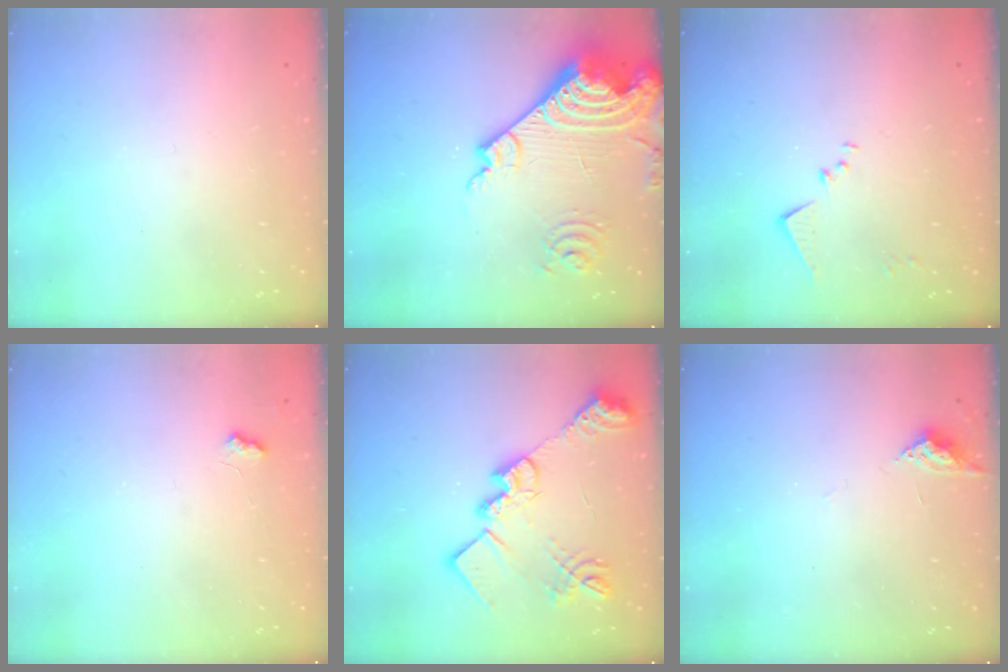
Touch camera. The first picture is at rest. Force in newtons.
{"total": 23.1, "press": 23.0, "slide": 2.8}
{"total": 7.9, "press": 7.9, "slide": 0.5}
{"total": 3.8, "press": 3.8, "slide": 0.5}
{"total": 22.5, "press": 22.4, "slide": 1.6}
{"total": 3.7, "press": 3.7, "slide": 0.5}